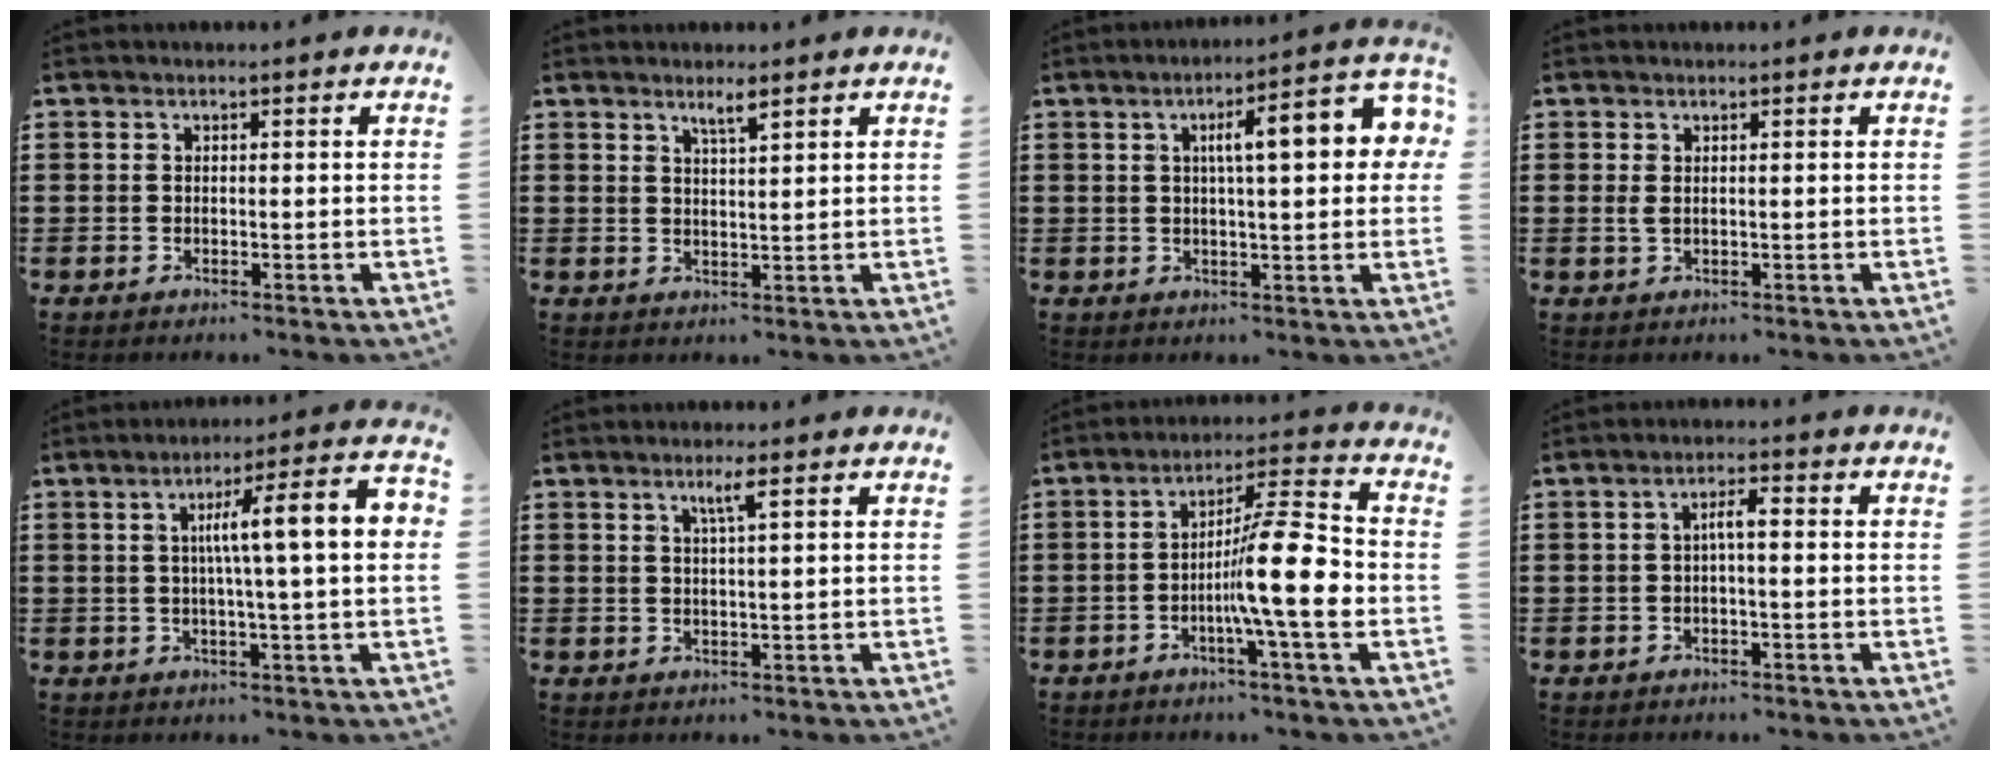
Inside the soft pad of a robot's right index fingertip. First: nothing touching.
{"total": 2.4, "force": [1.8, 0.1, 1.6], "torque": [-0.025, -0.002, 0.029]}
{"total": 9.2, "force": [2.3, 2.1, 8.7], "torque": [-0.135, -0.002, 0.028]}
{"total": 1.1, "force": [0.3, 0.3, 1.0], "torque": [-0.022, 0.002, 0.005]}
{"total": 9.4, "force": [1.1, 0.3, 9.3], "torque": [-0.165, -0.003, 0.008]}
{"total": 2.5, "force": [1.2, -0.1, 2.2], "torque": [-0.046, -0.002, 0.019]}
{"total": 11.6, "force": [-2.4, 1.3, 11.3], "torque": [-0.181, -0.005, -0.045]}
{"total": 2.7, "force": [-0.2, 0.6, 2.6], "torque": [-0.051, 0.006, -0.007]}